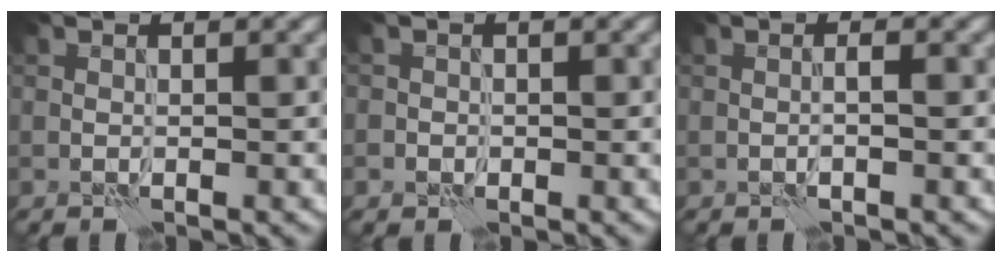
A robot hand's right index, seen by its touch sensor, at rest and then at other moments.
{"total": 0.8, "force": [-0.2, 0.7, -0.1], "torque": [0.010, -0.004, -0.004]}
{"total": 0.9, "force": [-0.4, 0.0, 0.8], "torque": [-0.007, -0.004, -0.004]}